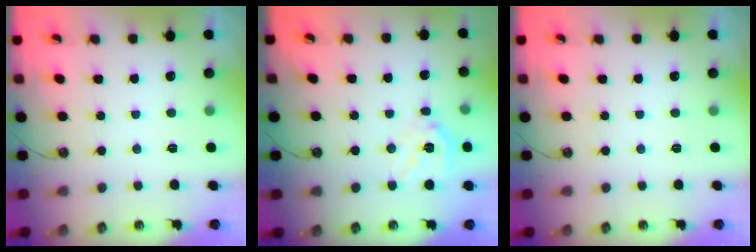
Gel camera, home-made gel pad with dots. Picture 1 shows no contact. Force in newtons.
{"total": 13.9, "press": 13.8, "slide": 2.0}
{"total": 0.0}